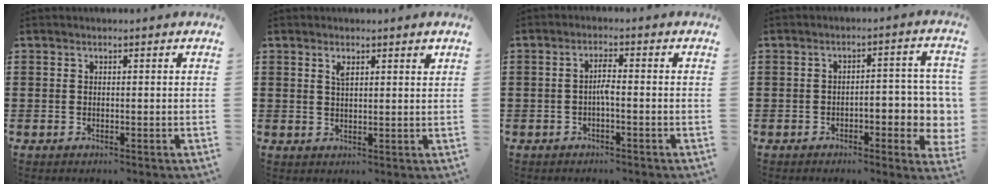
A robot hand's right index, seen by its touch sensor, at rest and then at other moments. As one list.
[{"total": 2.1, "force": [1.3, 0.5, 1.5], "torque": [-0.024, -0.001, 0.020]}, {"total": 2.4, "force": [-0.6, 0.3, 2.3], "torque": [-0.045, 0.002, -0.013]}, {"total": 5.7, "force": [-1.6, 2.1, 5.1], "torque": [-0.070, -0.003, -0.031]}]